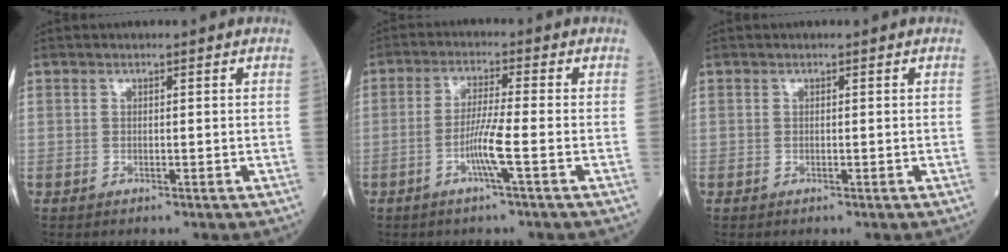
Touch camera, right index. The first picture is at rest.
{"total": 5.1, "force": [-1.8, -0.8, 4.7], "torque": [-0.095, -0.004, -0.036]}
{"total": 0.0}